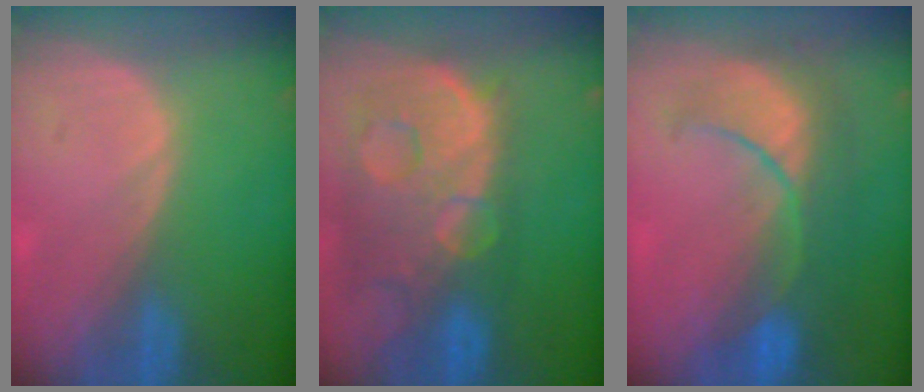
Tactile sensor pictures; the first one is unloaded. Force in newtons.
{"total": 13.8, "press": 11.2, "slide": 8.0}
{"total": 8.9, "press": 8.5, "slide": 2.6}